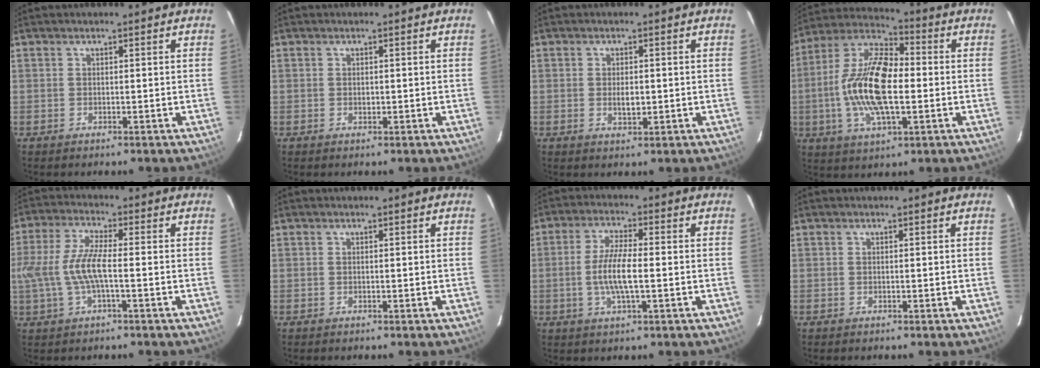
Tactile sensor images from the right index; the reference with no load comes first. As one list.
[{"total": 0.6, "force": [0.0, 0.5, 0.3], "torque": [-0.004, -0.001, 0.002]}, {"total": 2.5, "force": [-0.2, 1.3, 2.1], "torque": [-0.038, -0.005, -0.001]}, {"total": 17.0, "force": [-1.3, 7.0, 15.4], "torque": [-0.308, 0.007, -0.034]}, {"total": 8.8, "force": [-1.3, 2.1, 8.4], "torque": [-0.181, 0.001, -0.021]}, {"total": 0.0}, {"total": 7.2, "force": [-1.1, 1.5, 6.9], "torque": [-0.140, -0.003, -0.023]}, {"total": 0.0}]